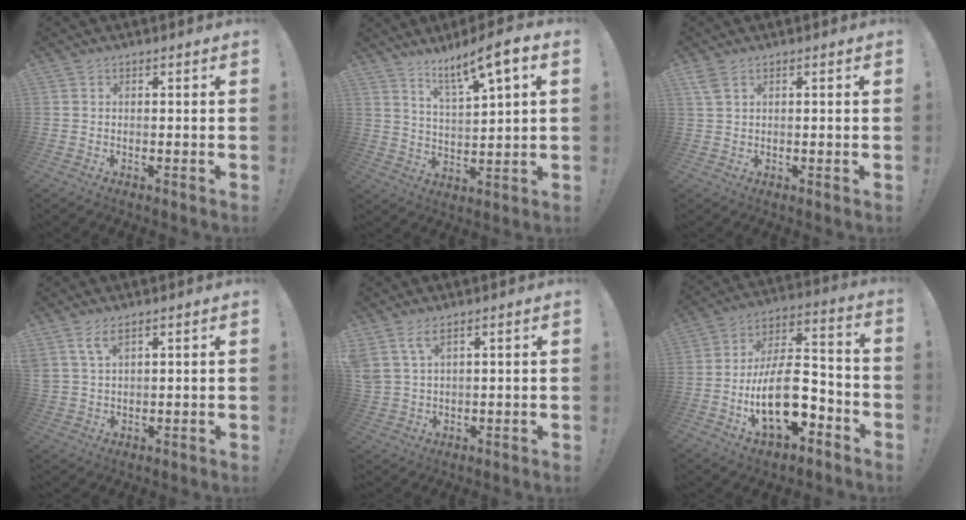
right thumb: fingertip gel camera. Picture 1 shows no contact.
{"total": 9.8, "force": [6.9, 0.9, 6.9], "torque": [-0.115, -0.039, 0.111]}
{"total": 3.1, "force": [1.7, 1.1, 2.3], "torque": [-0.047, 0.002, 0.033]}
{"total": 4.9, "force": [3.3, 1.5, 3.3], "torque": [-0.064, -0.013, 0.061]}
{"total": 5.3, "force": [3.6, 1.7, 3.5], "torque": [-0.069, -0.015, 0.070]}
{"total": 18.7, "force": [-6.7, 9.3, 14.9], "torque": [-0.271, 0.032, -0.107]}